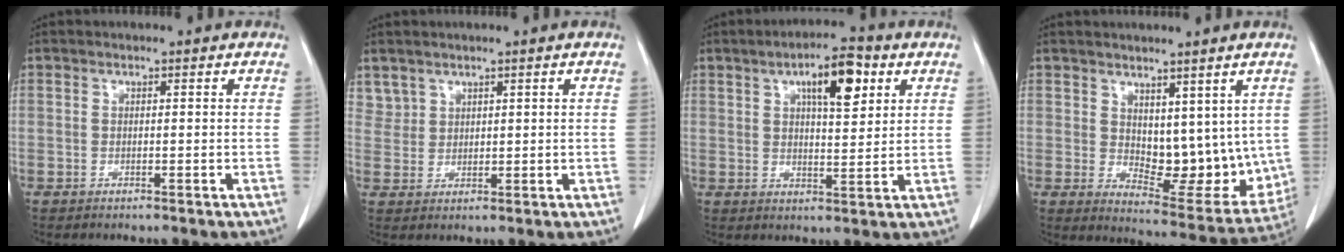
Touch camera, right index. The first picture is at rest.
{"total": 2.8, "force": [2.1, 1.7, -0.2], "torque": [0.015, 0.004, 0.040]}
{"total": 8.8, "force": [3.9, 2.7, 7.5], "torque": [-0.117, 0.011, 0.059]}
{"total": 11.2, "force": [2.7, 5.9, 9.1], "torque": [-0.110, -0.016, 0.060]}